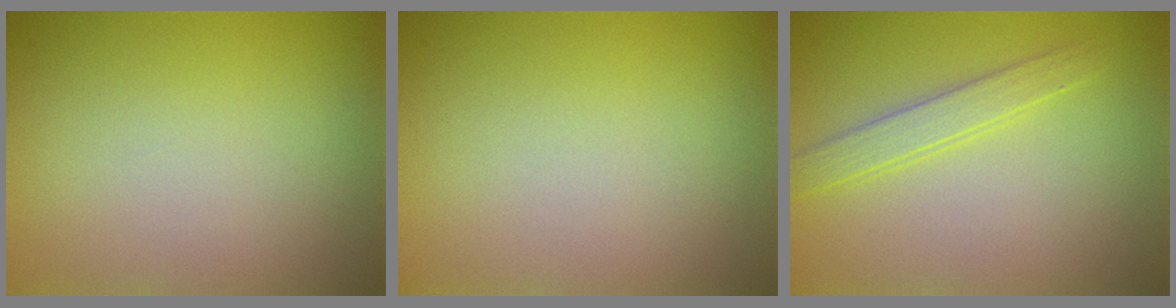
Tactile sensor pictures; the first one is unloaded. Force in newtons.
{"total": 0.0}
{"total": 1.7, "press": 1.7, "slide": 0.1}